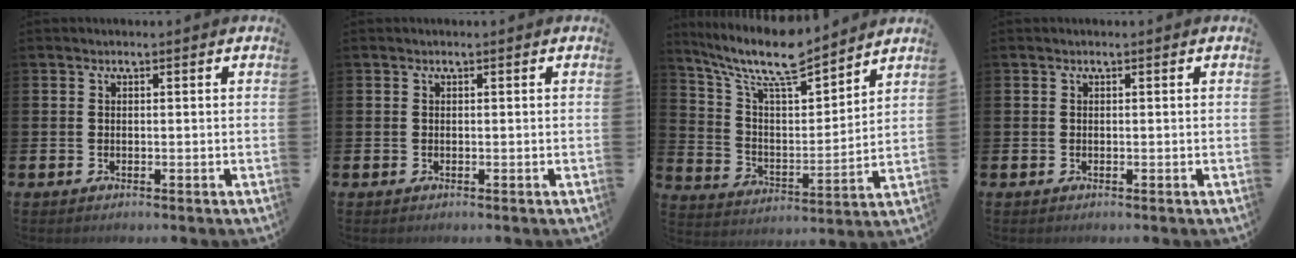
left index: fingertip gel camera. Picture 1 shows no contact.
{"total": 0.0}
{"total": 11.1, "force": [9.6, 2.3, 5.0], "torque": [-0.130, -0.057, 0.169]}
{"total": 0.0}